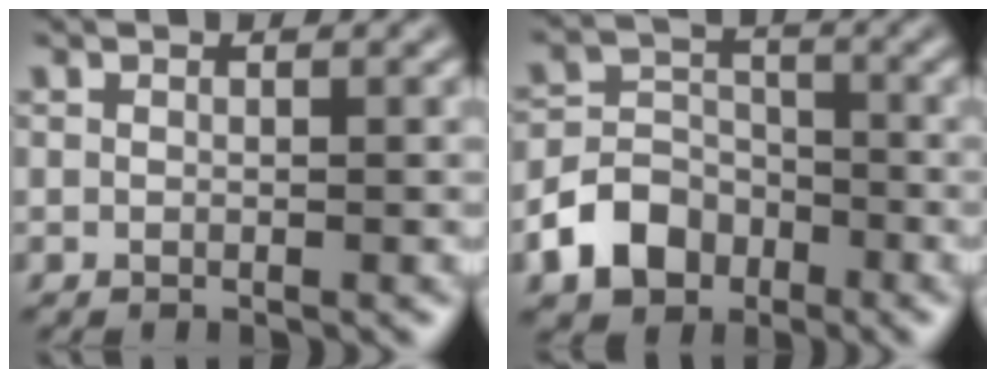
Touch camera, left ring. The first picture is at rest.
{"total": 5.3, "force": [-2.8, 4.0, 2.1], "torque": [-0.036, -0.001, -0.060]}